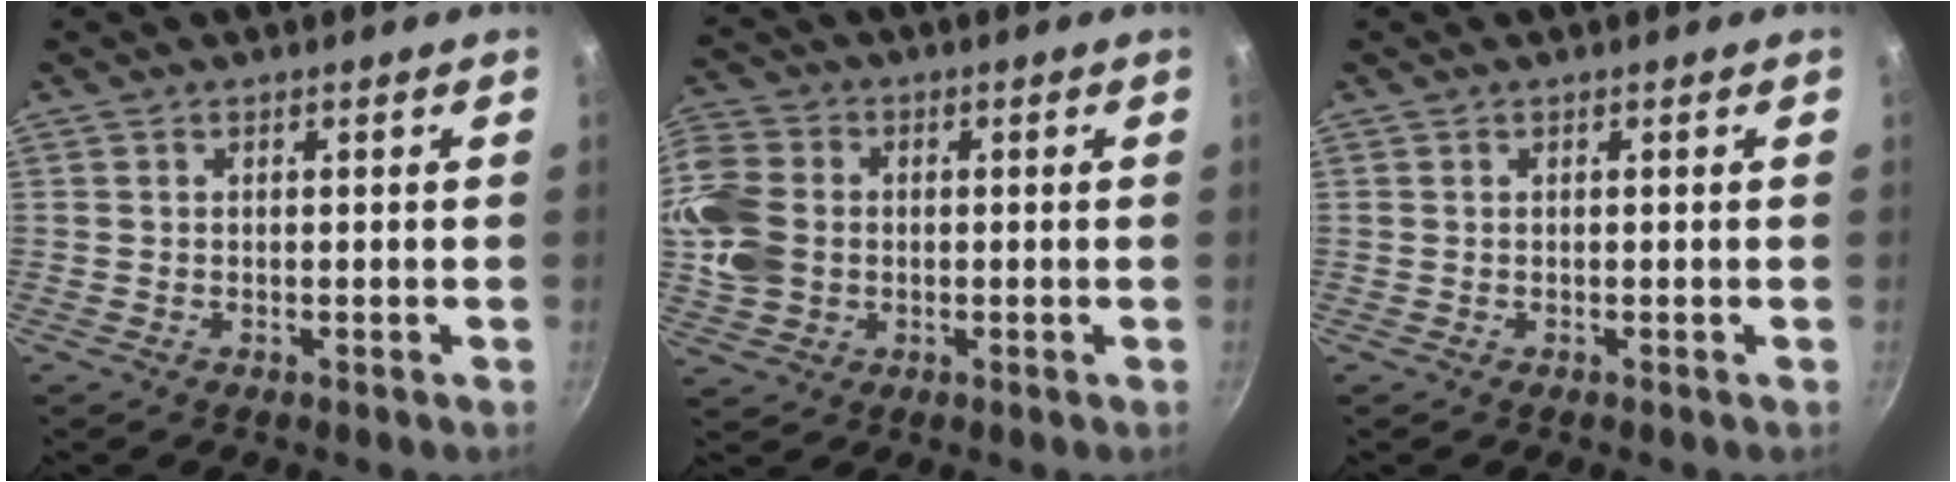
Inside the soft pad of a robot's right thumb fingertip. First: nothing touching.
{"total": 13.9, "force": [-0.1, 11.1, 8.4], "torque": [-0.202, 0.012, -0.001]}
{"total": 0.0}